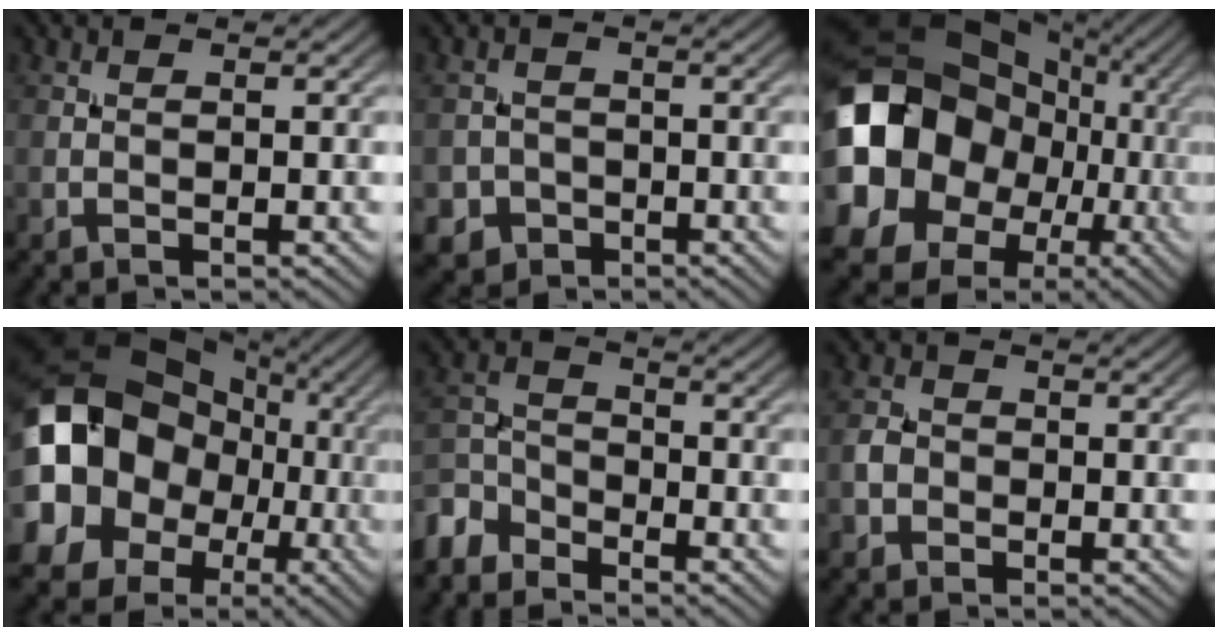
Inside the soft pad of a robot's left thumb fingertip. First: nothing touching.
{"total": 3.3, "force": [-1.7, 2.8, 0.5], "torque": [-0.006, -0.003, -0.038]}
{"total": 21.4, "force": [0.8, 18.1, 11.4], "torque": [-0.277, -0.008, -0.006]}
{"total": 19.4, "force": [0.1, 15.8, 11.2], "torque": [-0.254, -0.002, -0.009]}
{"total": 5.2, "force": [-4.3, 2.3, 1.5], "torque": [-0.039, -0.005, -0.106]}
{"total": 2.2, "force": [-0.9, 1.9, 0.7], "torque": [-0.014, -0.001, -0.023]}